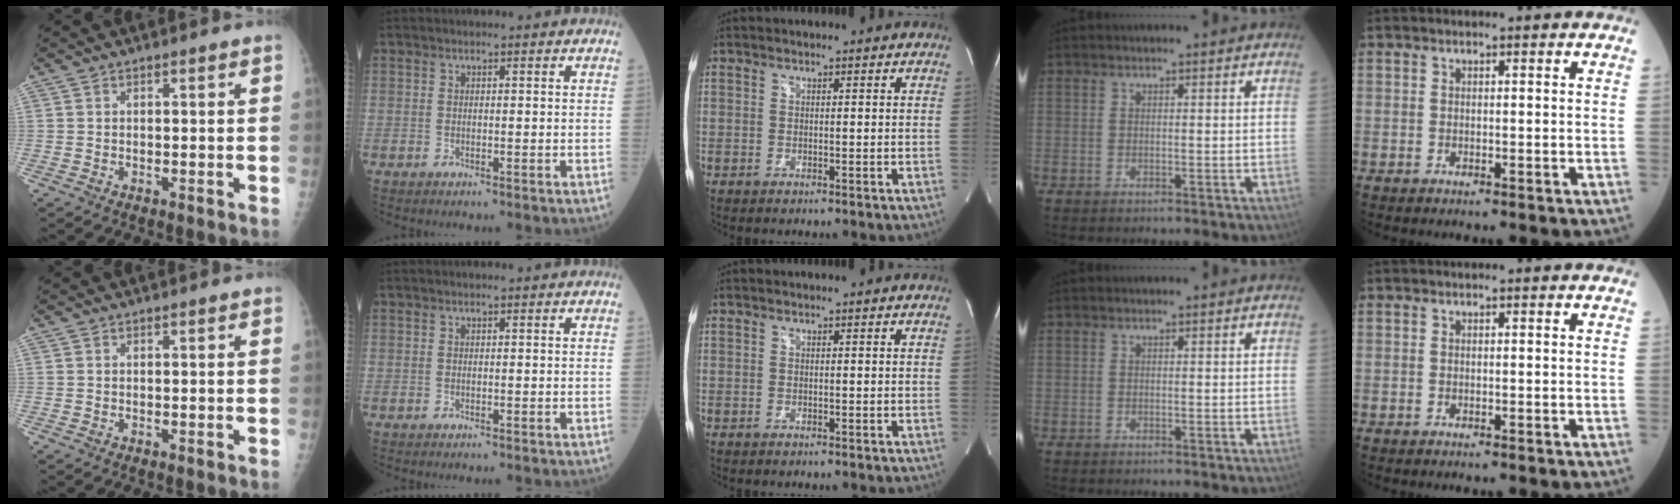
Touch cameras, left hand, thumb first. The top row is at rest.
{}